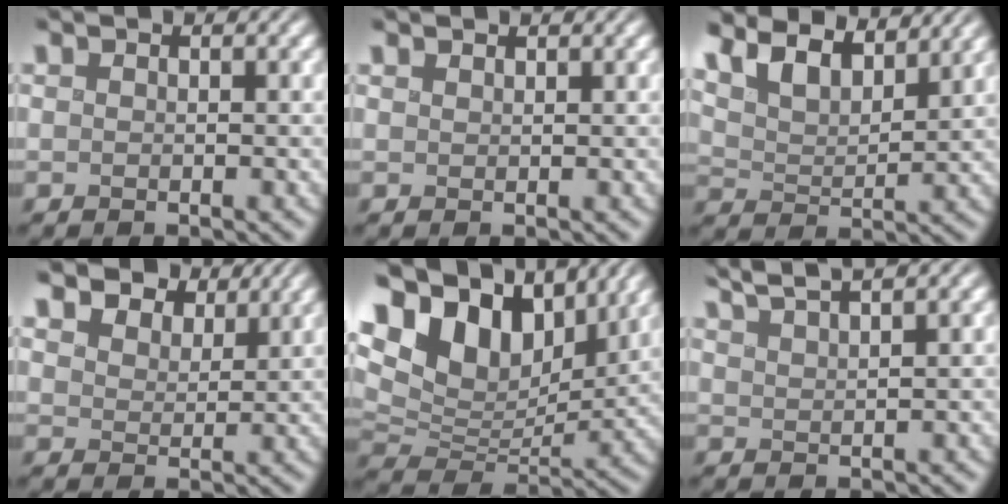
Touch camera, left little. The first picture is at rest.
{"total": 0.6, "force": [0.6, 0.0, -0.1], "torque": [0.000, -0.001, 0.013]}
{"total": 7.5, "force": [5.9, 2.6, 3.9], "torque": [-0.084, 0.013, 0.081]}
{"total": 5.8, "force": [5.0, 2.3, 1.8], "torque": [-0.050, -0.005, 0.081]}
{"total": 13.3, "force": [8.0, 7.3, 7.6], "torque": [-0.163, 0.038, 0.129]}
{"total": 5.0, "force": [4.1, 0.8, 2.7], "torque": [-0.025, 0.023, 0.044]}